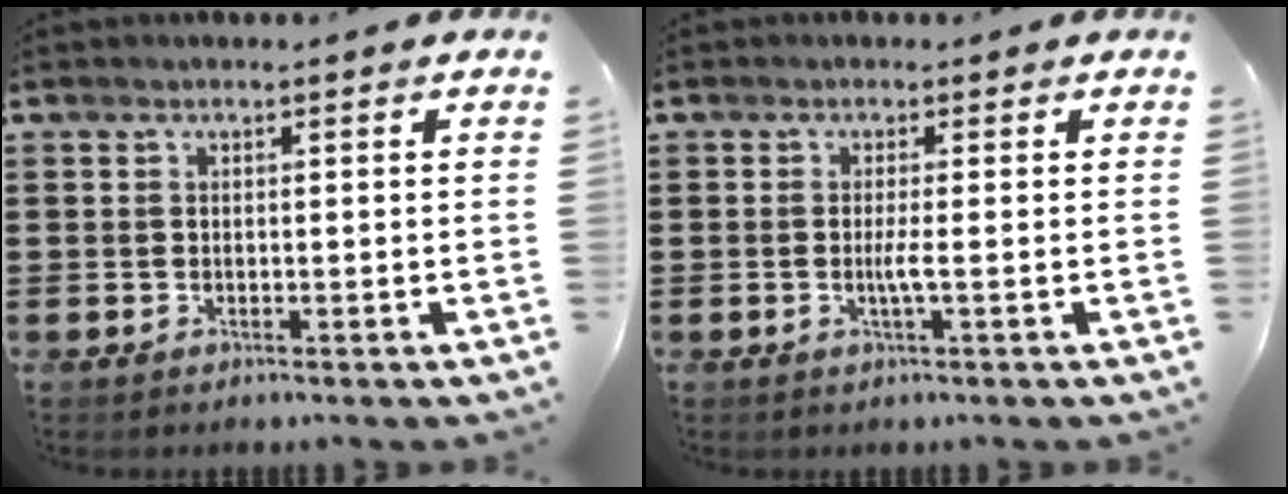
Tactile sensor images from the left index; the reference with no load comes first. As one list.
[{"total": 2.3, "force": [-0.3, -0.3, 2.2], "torque": [-0.047, -0.009, -0.010]}]